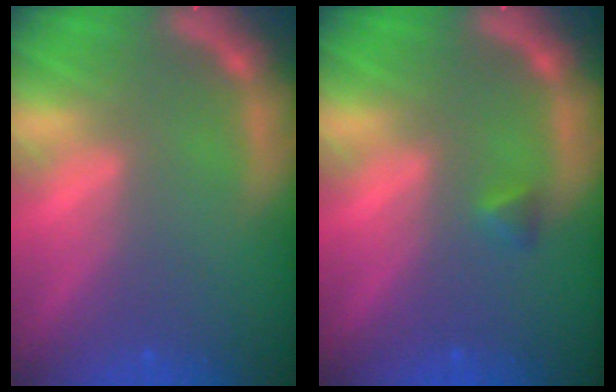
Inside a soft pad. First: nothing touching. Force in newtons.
{"total": 0.9}